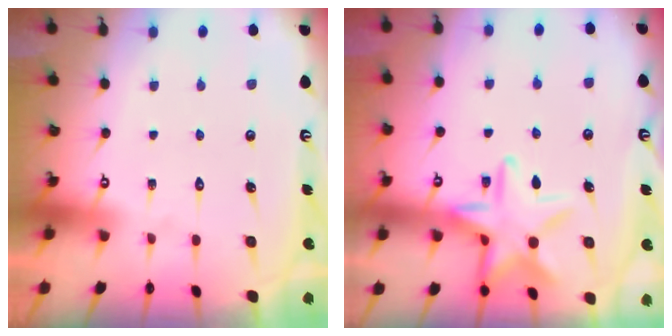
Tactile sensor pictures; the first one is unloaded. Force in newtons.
{"total": 14.1, "press": 14.0, "slide": 1.0}